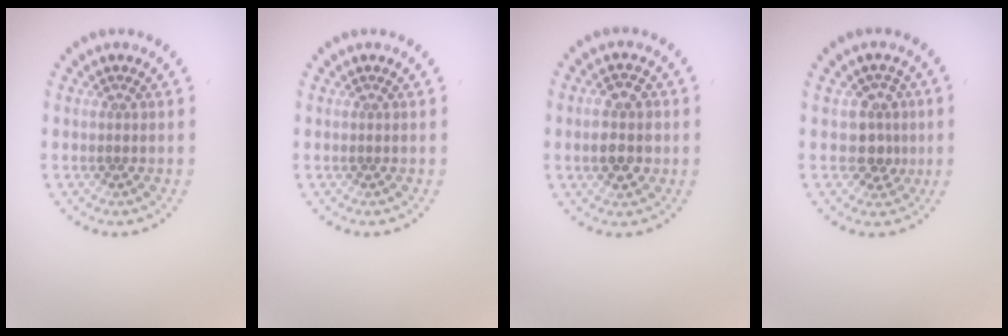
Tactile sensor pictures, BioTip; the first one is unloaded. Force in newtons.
{"total": 0.0}
{"total": 3.7, "press": 3.7, "slide": 0.1}
{"total": 2.6, "press": 2.4, "slide": 1.2}